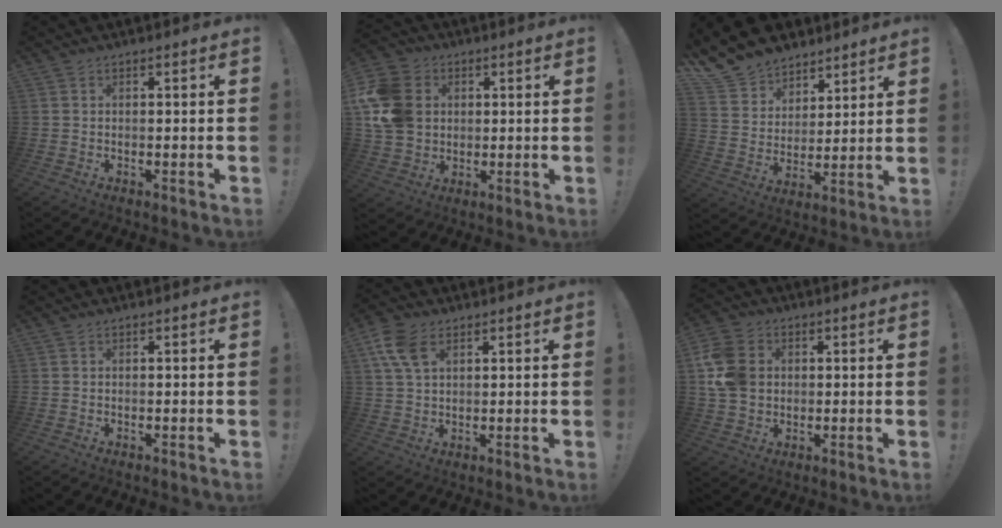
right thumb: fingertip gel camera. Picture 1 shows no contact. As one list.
[{"total": 15.3, "force": [2.5, 12.7, 8.1], "torque": [-0.156, 0.004, 0.054]}, {"total": 12.7, "force": [10.0, 7.5, 2.2], "torque": [-0.057, -0.083, 0.194]}, {"total": 0.0}, {"total": 8.8, "force": [4.0, 5.3, 5.6], "torque": [-0.109, -0.005, 0.081]}, {"total": 12.8, "force": [1.7, 10.4, 7.3], "torque": [-0.149, 0.004, 0.036]}]